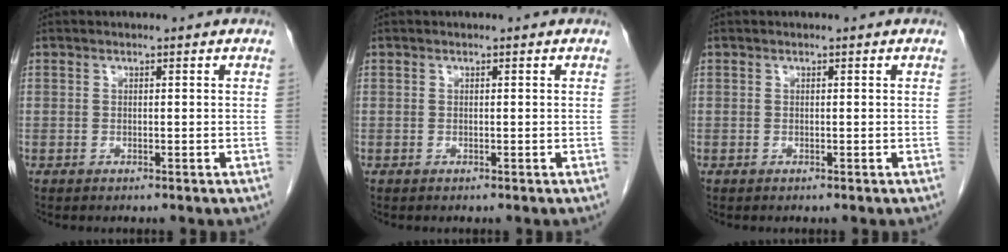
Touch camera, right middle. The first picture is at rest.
{"total": 0.0}
{"total": 0.0}